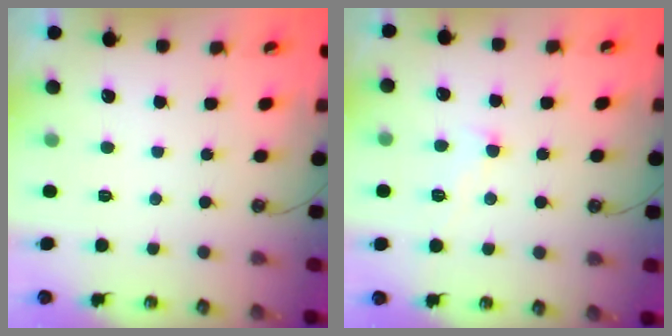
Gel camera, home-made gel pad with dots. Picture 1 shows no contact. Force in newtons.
{"total": 0.9, "press": 0.7, "slide": 0.6}